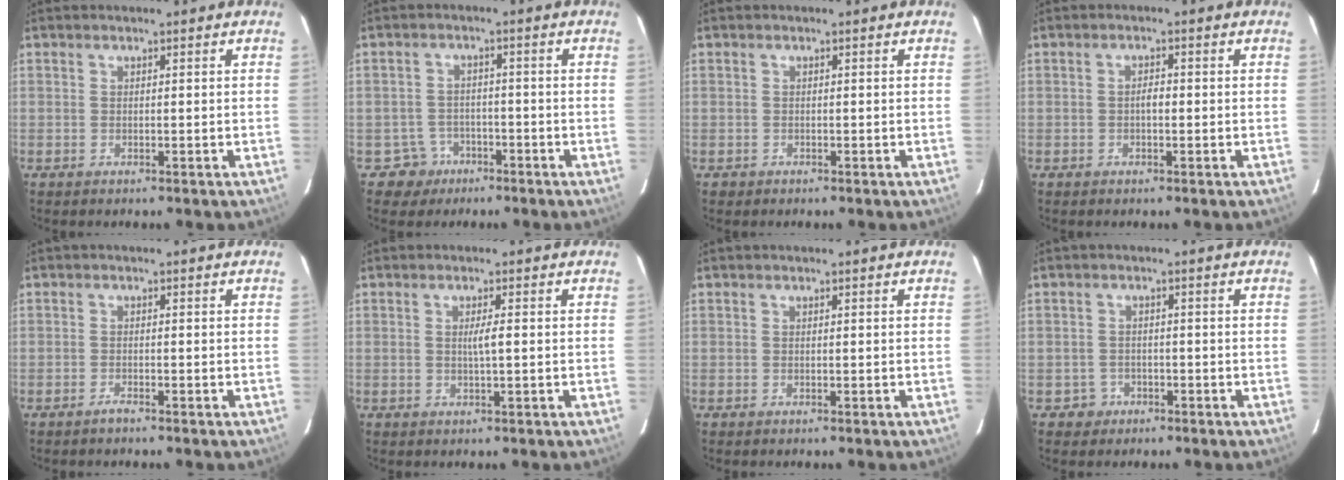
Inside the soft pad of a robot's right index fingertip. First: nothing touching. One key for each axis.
{"total": 4.2, "fx": -2.1, "fy": 3.6, "fz": -0.6, "tx": 0.012, "ty": 0.013, "tz": -0.031}
{"total": 0.7, "fx": -0.3, "fy": 0.6, "fz": -0.1, "tx": -0.006, "ty": 0.004, "tz": -0.006}
{"total": 1.4, "fx": -0.3, "fy": 0.5, "fz": 1.3, "tx": -0.021, "ty": 0.004, "tz": -0.006}
{"total": 0.9, "fx": -0.8, "fy": -0.1, "fz": 0.3, "tx": -0.008, "ty": 0.000, "tz": -0.013}
{"total": 1.8, "fx": 0.1, "fy": -0.1, "fz": 1.8, "tx": -0.034, "ty": 0.000, "tz": 0.001}
{"total": 0.0}
{"total": 2.2, "fx": -1.1, "fy": 1.9, "fz": -0.3, "tx": 0.008, "ty": 0.011, "tz": -0.017}